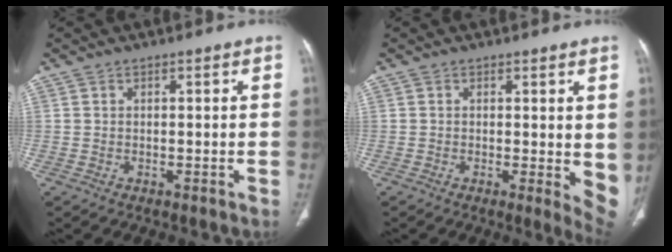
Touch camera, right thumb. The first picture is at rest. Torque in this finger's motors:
{"motor_torque": [-0.23, 0.82, -0.27, 0.05, 0.07]}